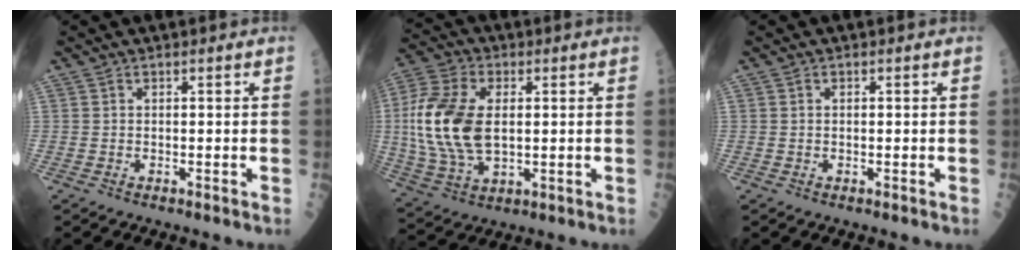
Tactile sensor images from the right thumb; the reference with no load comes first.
{"total": 17.6, "force": [1.3, 9.9, 14.5], "torque": [-0.313, -0.002, 0.024]}
{"total": 0.0}